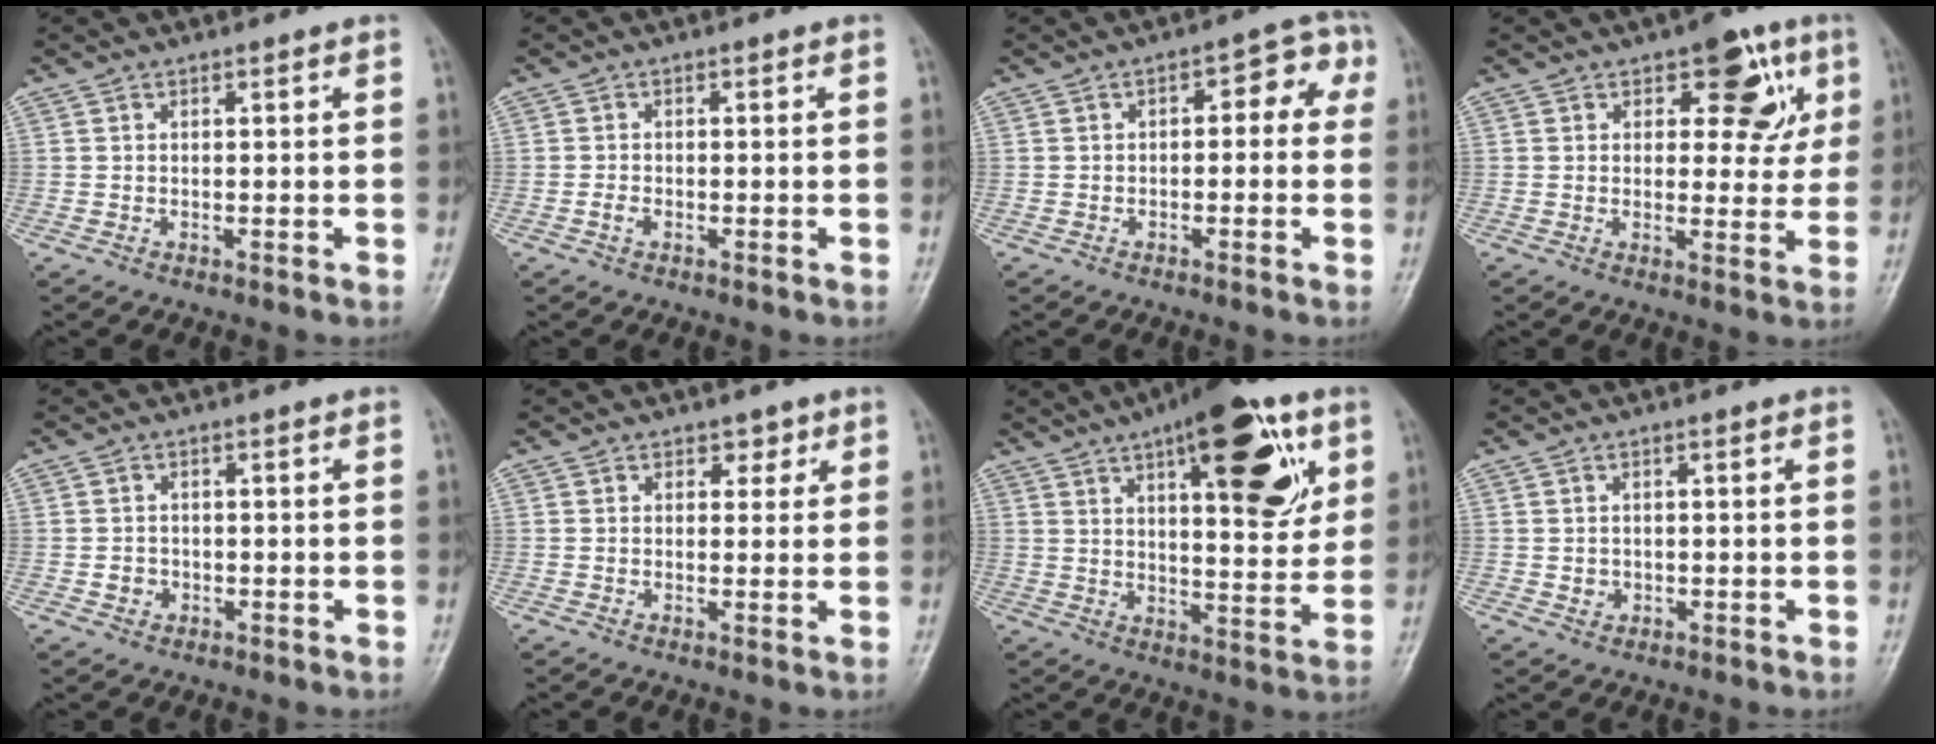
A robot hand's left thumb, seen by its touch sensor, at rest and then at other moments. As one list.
[{"total": 1.5, "force": [-0.7, 0.9, 0.9], "torque": [-0.017, 0.004, -0.015]}, {"total": 5.9, "force": [0.5, 3.4, 4.8], "torque": [-0.031, 0.030, -0.002]}, {"total": 9.4, "force": [3.9, 5.5, 6.6], "torque": [-0.032, -0.009, 0.044]}, {"total": 2.3, "force": [-0.7, 2.1, 0.7], "torque": [-0.002, 0.007, -0.011]}, {"total": 2.7, "force": [1.4, 2.0, 1.0], "torque": [0.014, -0.005, 0.015]}, {"total": 20.0, "force": [8.9, 7.5, 16.2], "torque": [-0.192, -0.027, 0.127]}, {"total": 1.8, "force": [-0.2, 1.6, 0.7], "torque": [-0.003, 0.003, 0.001]}]